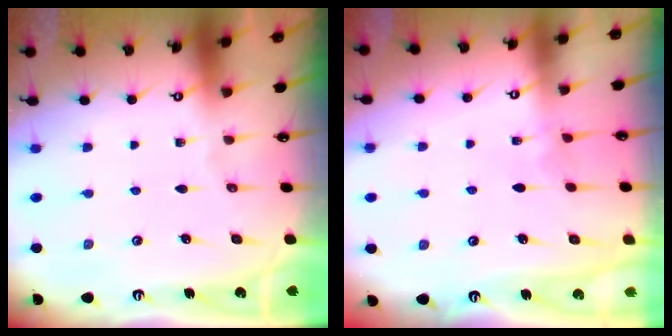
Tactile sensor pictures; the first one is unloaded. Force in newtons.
{"total": 3.2, "press": 3.2, "slide": 0.3}